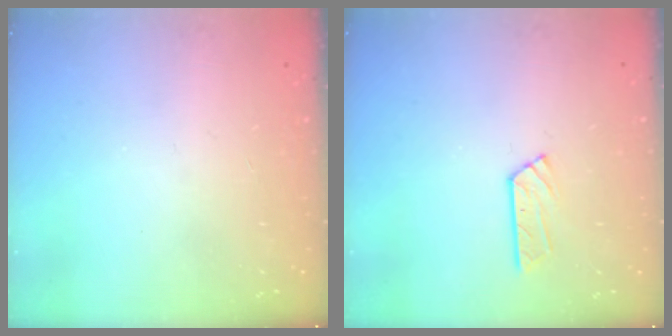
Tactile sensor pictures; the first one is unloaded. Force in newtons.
{"total": 3.4, "press": 3.4, "slide": 0.3}